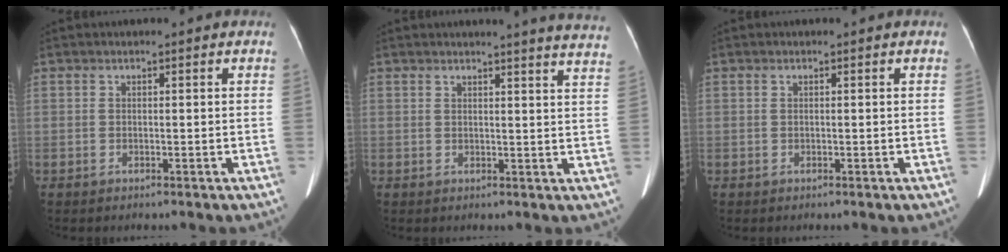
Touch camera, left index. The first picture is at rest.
{"total": 11.9, "force": [11.4, -0.7, 3.5], "torque": [-0.034, -0.065, 0.101]}
{"total": 0.0}